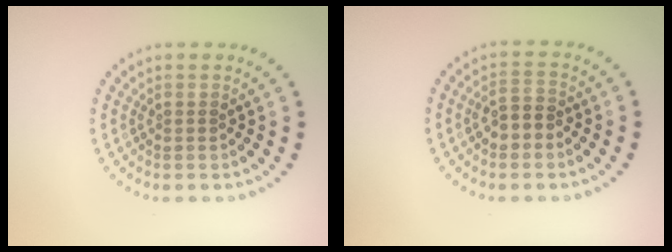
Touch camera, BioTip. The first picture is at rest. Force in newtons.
{"total": 2.5, "press": 2.4, "slide": 0.6}